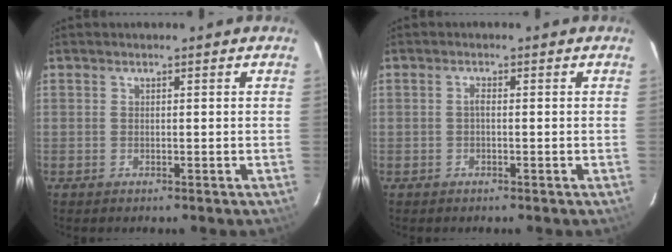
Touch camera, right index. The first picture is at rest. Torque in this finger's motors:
{"motor_torque": [0.11, -0.05, 0.17, 0.03]}